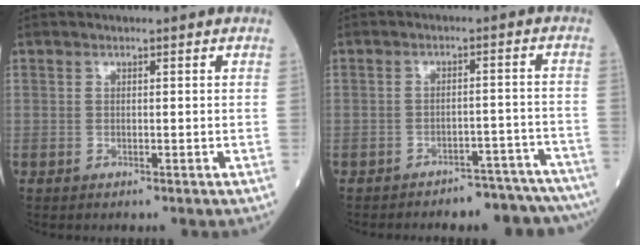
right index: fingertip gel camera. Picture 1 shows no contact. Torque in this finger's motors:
{"motor_torque": [0.24, -0.82, 0.29, 0.03]}